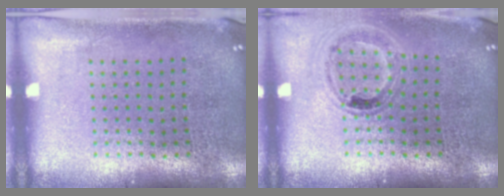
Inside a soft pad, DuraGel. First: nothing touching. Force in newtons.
{"total": 1.0, "press": 1.0, "slide": 0.1}